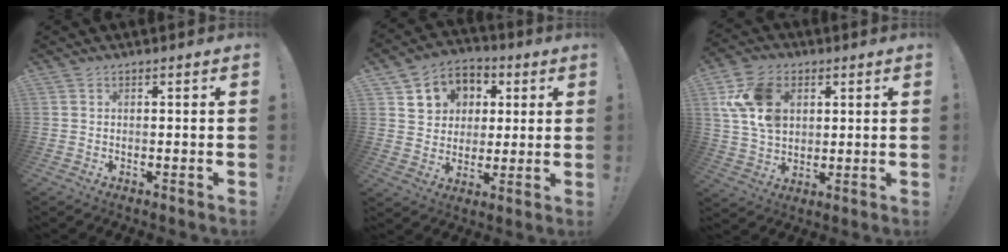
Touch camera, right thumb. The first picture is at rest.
{"total": 10.0, "force": [3.5, 9.0, 2.6], "torque": [-0.033, -0.019, 0.072]}
{"total": 14.7, "force": [4.9, 10.7, 8.9], "torque": [-0.162, -0.005, 0.097]}